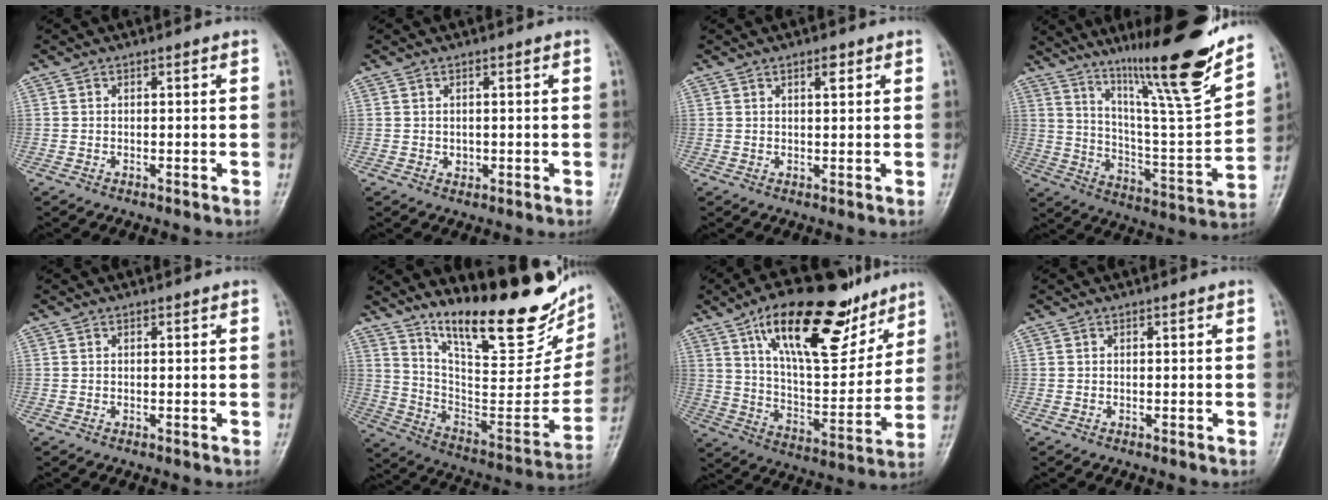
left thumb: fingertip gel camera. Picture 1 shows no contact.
{"total": 1.0, "force": [0.1, 0.9, 0.5], "torque": [-0.005, 0.000, 0.004]}
{"total": 2.2, "force": [1.2, 0.8, 1.6], "torque": [-0.020, -0.004, 0.017]}
{"total": 23.0, "force": [16.2, 2.0, 16.3], "torque": [-0.220, -0.083, 0.271]}
{"total": 0.0}
{"total": 28.6, "force": [19.4, 8.4, 19.2], "torque": [-0.246, -0.105, 0.307]}
{"total": 24.8, "force": [14.8, 9.8, 17.3], "torque": [-0.229, -0.052, 0.249]}
{"total": 0.0}